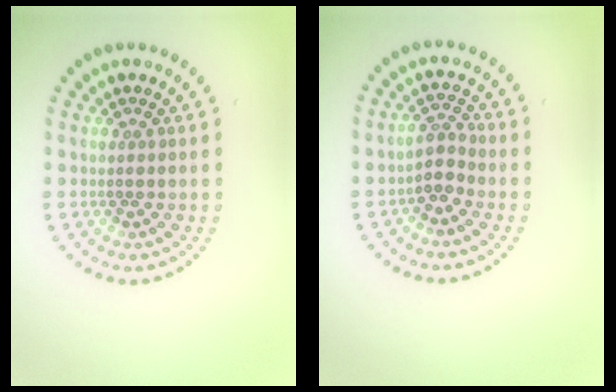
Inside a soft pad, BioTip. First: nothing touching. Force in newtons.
{"total": 1.9, "press": 1.4, "slide": 1.2}